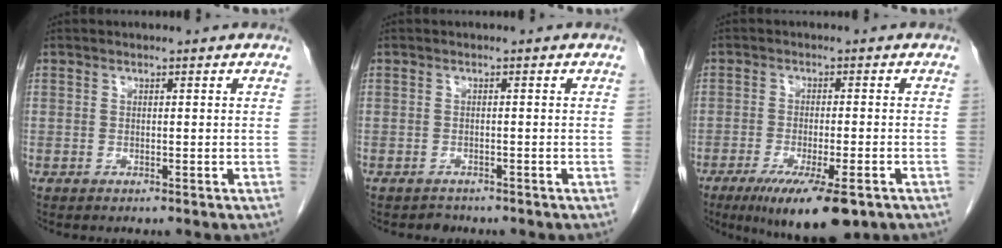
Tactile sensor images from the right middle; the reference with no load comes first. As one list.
[{"total": 1.2, "force": [-1.0, 0.6, -0.3], "torque": [0.000, 0.000, -0.017]}, {"total": 11.0, "force": [-6.9, 2.2, 8.3], "torque": [-0.129, -0.023, -0.105]}]